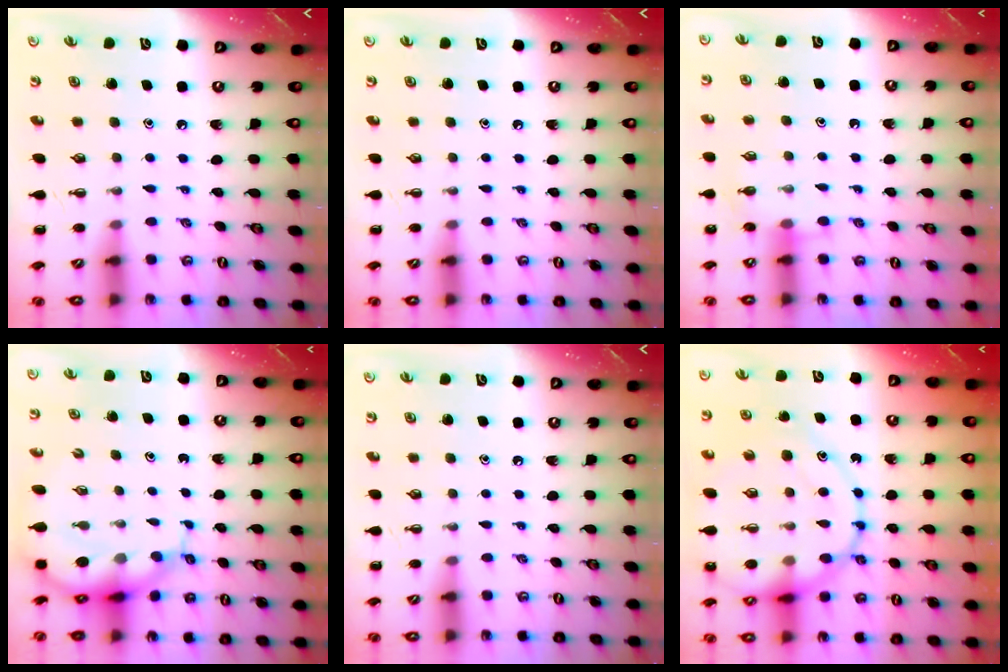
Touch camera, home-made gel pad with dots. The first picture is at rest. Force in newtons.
{"total": 0.0}
{"total": 6.0, "press": 5.9, "slide": 1.3}
{"total": 7.3, "press": 6.9, "slide": 2.3}
{"total": 0.0}
{"total": 22.8, "press": 22.7, "slide": 2.9}